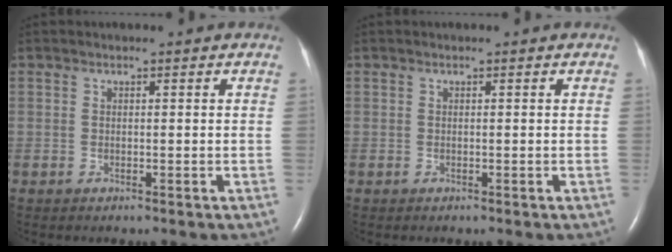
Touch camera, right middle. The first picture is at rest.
{"total": 0.0}